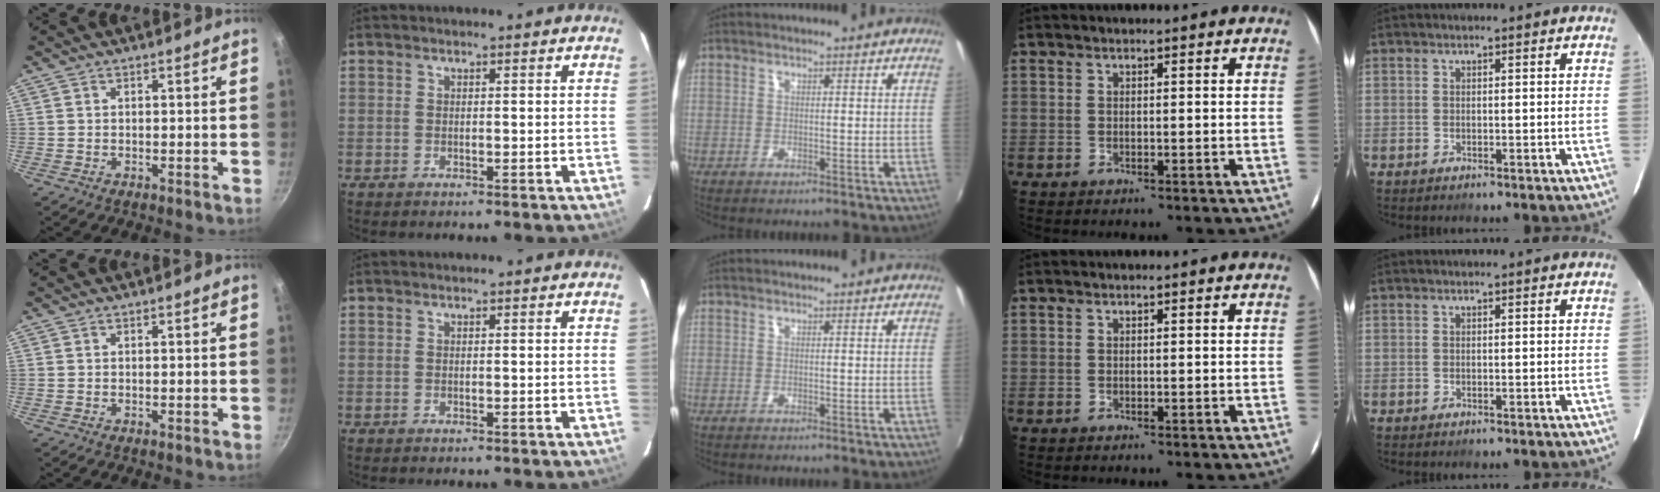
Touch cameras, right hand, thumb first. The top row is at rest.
{}